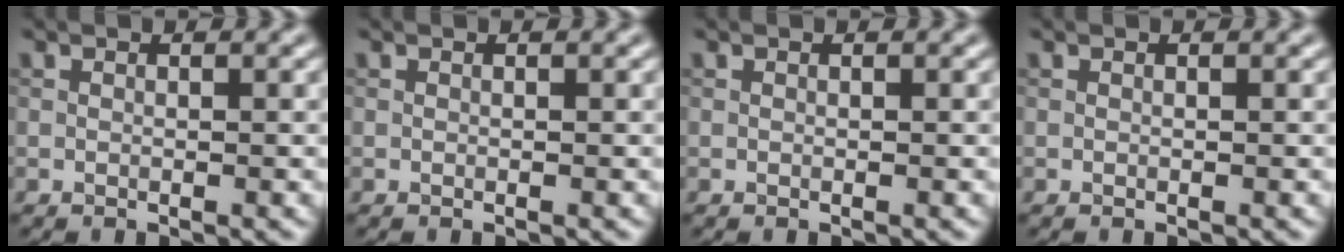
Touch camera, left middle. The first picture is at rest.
{"total": 0.0}
{"total": 0.0}
{"total": 0.0}